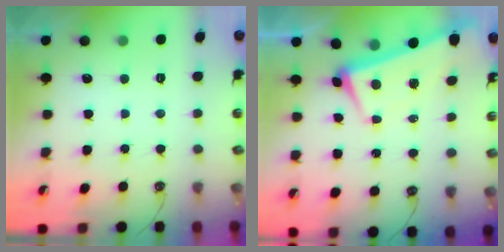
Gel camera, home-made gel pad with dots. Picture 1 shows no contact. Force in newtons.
{"total": 2.3, "press": 1.4, "slide": 1.8}